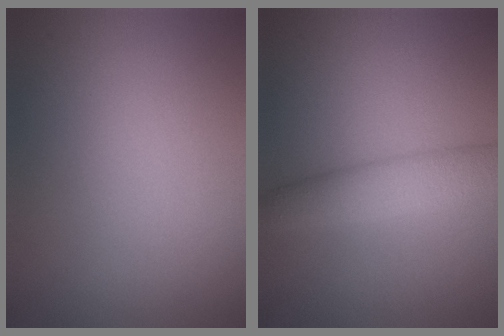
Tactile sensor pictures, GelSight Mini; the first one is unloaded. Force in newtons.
{"total": 3.9, "press": 3.9, "slide": 0.1}